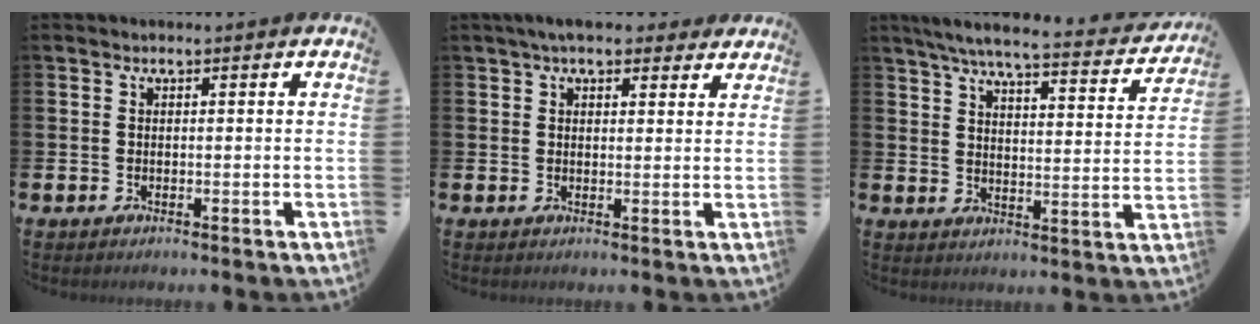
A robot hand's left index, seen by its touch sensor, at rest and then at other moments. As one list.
[{"total": 4.8, "force": [4.1, 1.7, 1.9], "torque": [-0.039, -0.008, 0.074]}, {"total": 6.1, "force": [5.3, 0.8, 2.8], "torque": [-0.066, -0.038, 0.085]}]